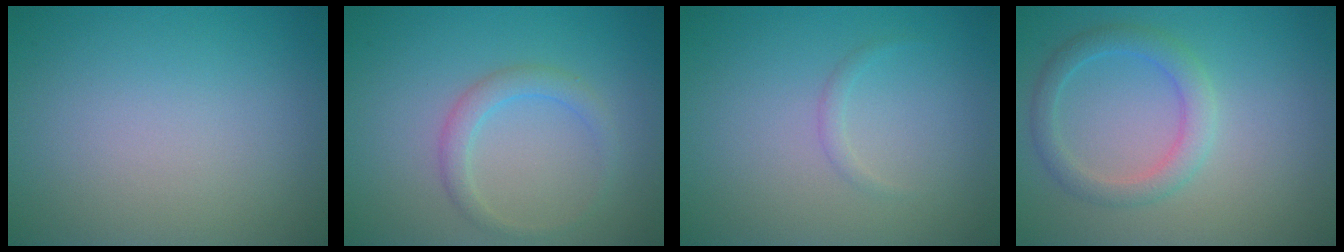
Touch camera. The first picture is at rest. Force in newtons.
{"total": 2.1, "press": 2.1, "slide": 0.0}
{"total": 0.7, "press": 0.7, "slide": 0.0}
{"total": 2.8, "press": 2.8, "slide": 0.1}